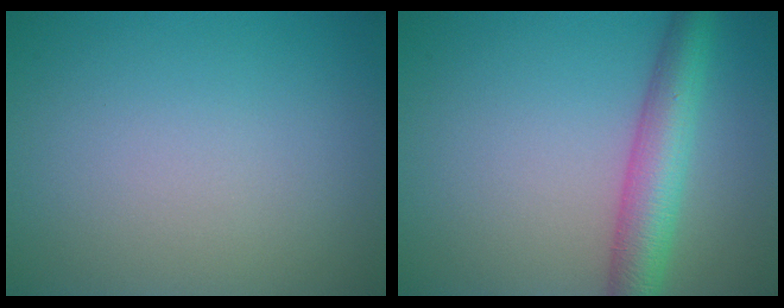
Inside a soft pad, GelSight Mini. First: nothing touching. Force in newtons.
{"total": 5.2, "press": 5.2, "slide": 0.2}